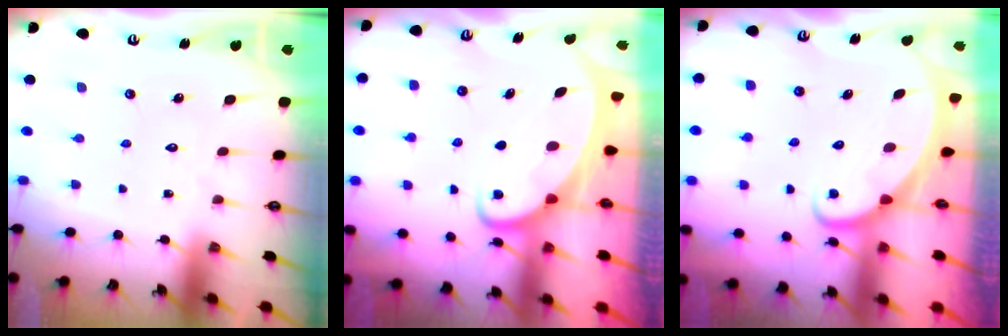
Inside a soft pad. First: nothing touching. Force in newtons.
{"total": 2.8, "press": 2.7, "slide": 0.3}
{"total": 2.5, "press": 2.5, "slide": 0.2}